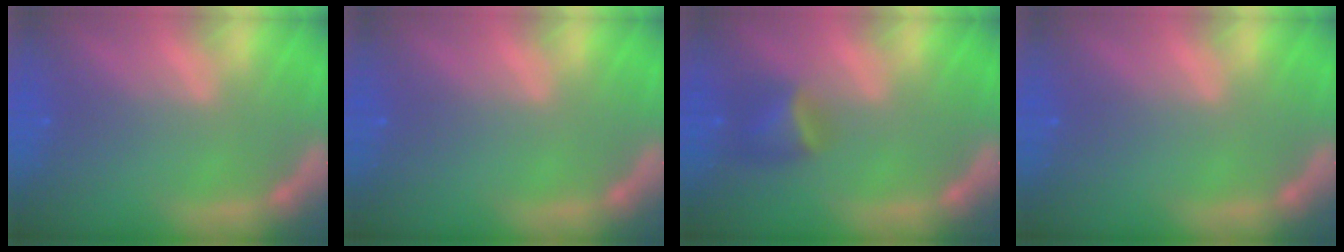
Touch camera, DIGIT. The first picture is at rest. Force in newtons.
{"total": 0.0}
{"total": 2.9}
{"total": 0.0}